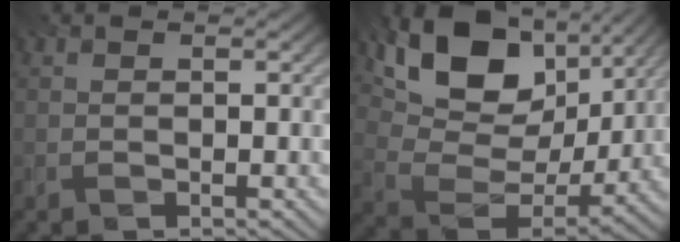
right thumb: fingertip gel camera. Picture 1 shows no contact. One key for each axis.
{"total": 14.4, "fx": 8.0, "fy": 8.4, "fz": 8.5, "tx": -0.174, "ty": 0.008, "tz": 0.143}